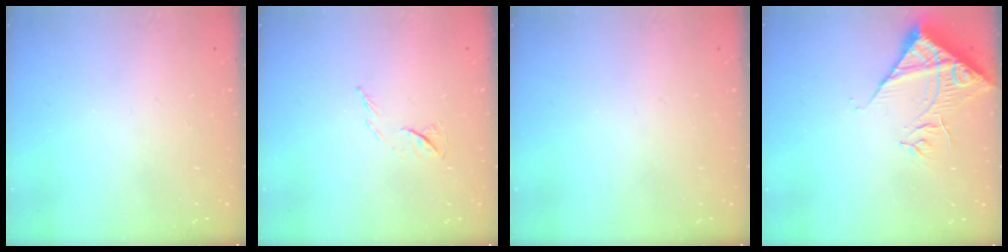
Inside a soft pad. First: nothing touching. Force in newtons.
{"total": 5.7, "press": 5.6, "slide": 1.2}
{"total": 0.0}
{"total": 11.7, "press": 11.6, "slide": 1.5}